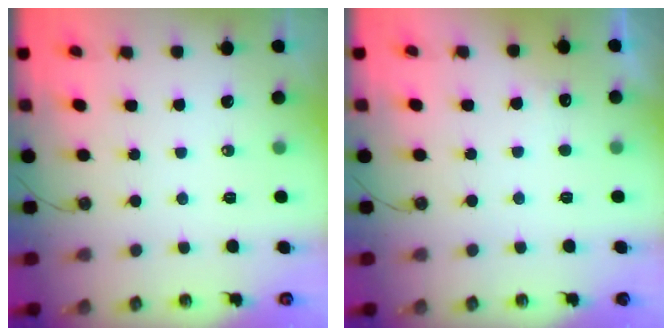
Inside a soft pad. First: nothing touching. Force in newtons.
{"total": 4.0, "press": 3.8, "slide": 1.2}